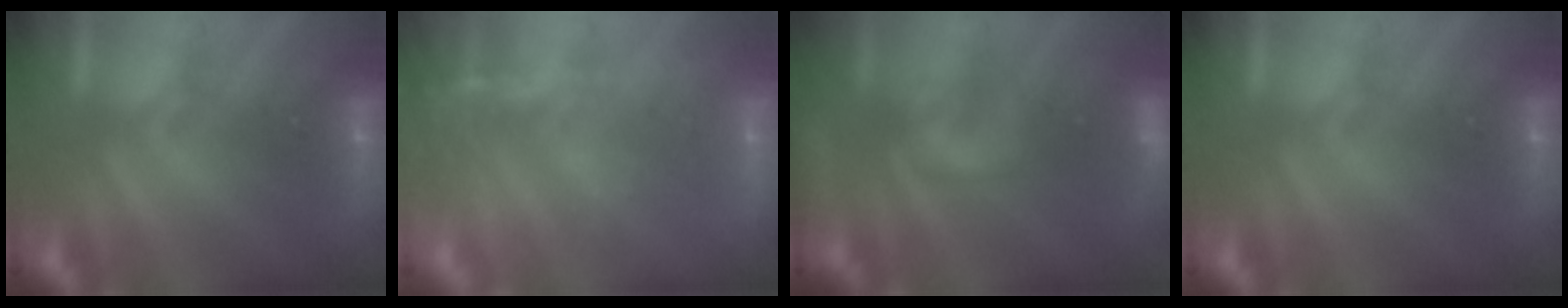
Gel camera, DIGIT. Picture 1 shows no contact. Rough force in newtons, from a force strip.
{"total": 10.8}
{"total": 7.5}
{"total": 0.0}